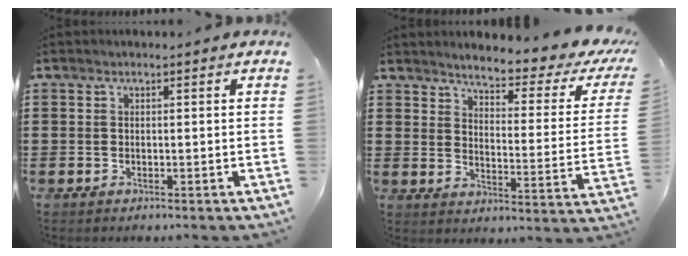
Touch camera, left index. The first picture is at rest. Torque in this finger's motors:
{"motor_torque": [2.14, 0.00, 0.55, 0.09]}